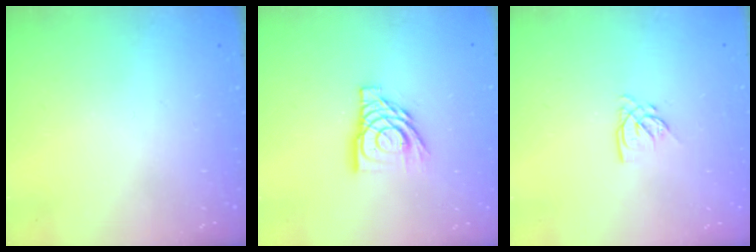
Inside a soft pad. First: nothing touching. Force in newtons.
{"total": 12.9, "press": 12.8, "slide": 1.6}
{"total": 4.2, "press": 4.2, "slide": 0.3}